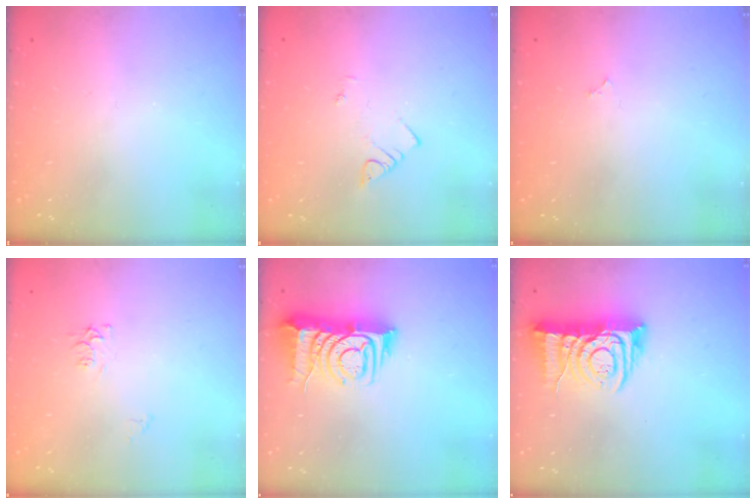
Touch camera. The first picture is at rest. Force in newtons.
{"total": 2.1, "press": 2.1, "slide": 0.4}
{"total": 1.8, "press": 1.8, "slide": 0.3}
{"total": 5.0, "press": 5.0, "slide": 0.7}
{"total": 9.5, "press": 9.4, "slide": 1.2}
{"total": 10.3, "press": 10.2, "slide": 1.1}